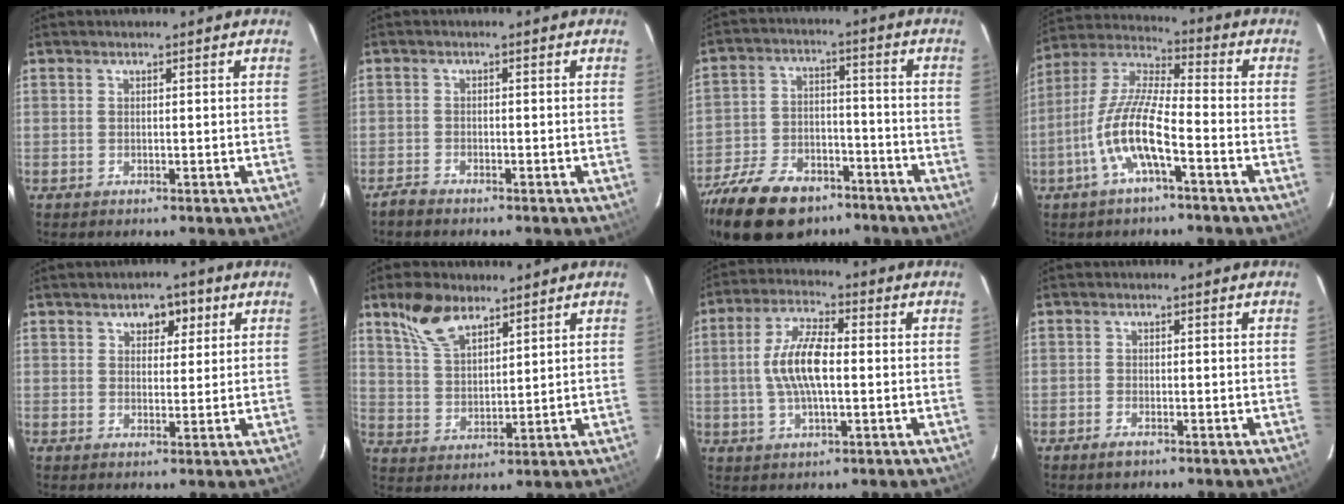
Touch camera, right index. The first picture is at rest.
{"total": 2.2, "force": [-2.0, 0.5, 0.5], "torque": [-0.021, -0.002, -0.042]}
{"total": 21.0, "force": [-14.7, 11.2, 9.8], "torque": [-0.230, 0.000, -0.232]}
{"total": 11.9, "force": [-5.1, 2.5, 10.5], "torque": [-0.222, 0.000, -0.102]}
{"total": 4.5, "force": [2.2, 3.0, 2.5], "torque": [-0.029, 0.010, 0.032]}
{"total": 9.1, "force": [6.3, 4.3, 4.9], "torque": [-0.096, 0.018, 0.128]}
{"total": 9.7, "force": [-0.4, 3.5, 9.1], "torque": [-0.181, 0.009, -0.007]}
{"total": 2.0, "force": [-1.5, 0.9, 1.0], "torque": [-0.024, -0.001, -0.028]}